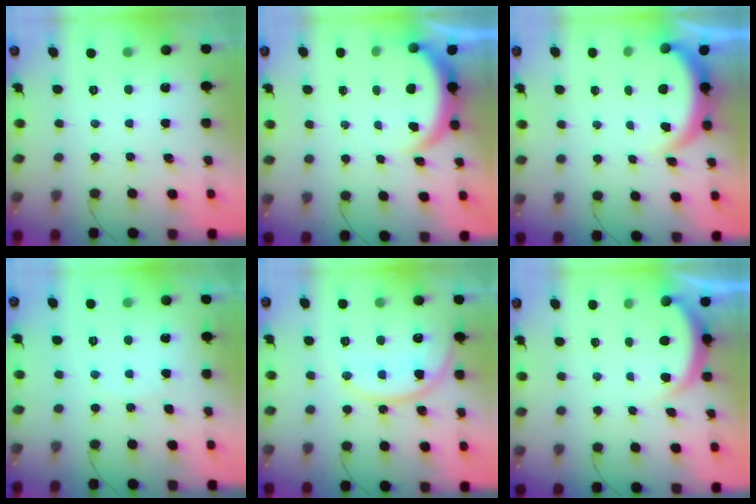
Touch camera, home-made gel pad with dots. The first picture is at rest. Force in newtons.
{"total": 3.9, "press": 3.9, "slide": 0.2}
{"total": 3.7, "press": 3.7, "slide": 0.1}
{"total": 4.2, "press": 4.1, "slide": 0.5}
{"total": 12.3, "press": 12.2, "slide": 0.9}
{"total": 3.6, "press": 3.5, "slide": 0.7}